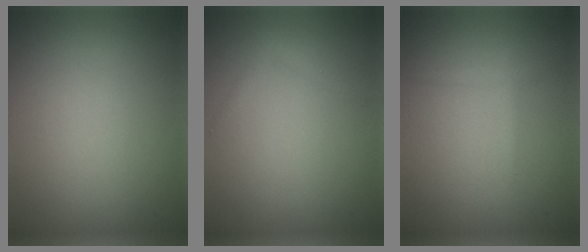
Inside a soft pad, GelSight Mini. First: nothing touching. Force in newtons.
{"total": 1.1, "press": 1.1, "slide": 0.1}
{"total": 0.9, "press": 0.8, "slide": 0.1}